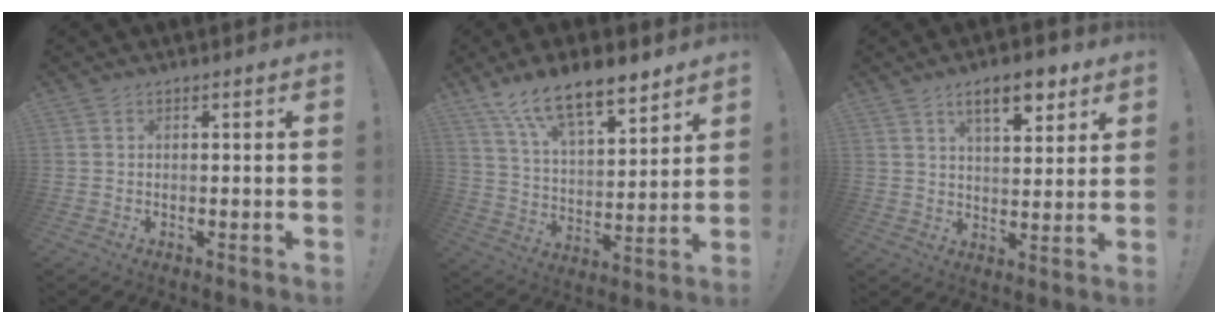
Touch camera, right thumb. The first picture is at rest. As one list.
[{"total": 14.7, "force": [11.1, 5.3, 8.1], "torque": [-0.137, -0.079, 0.197]}, {"total": 10.1, "force": [5.8, 4.0, 7.2], "torque": [-0.100, -0.022, 0.099]}]